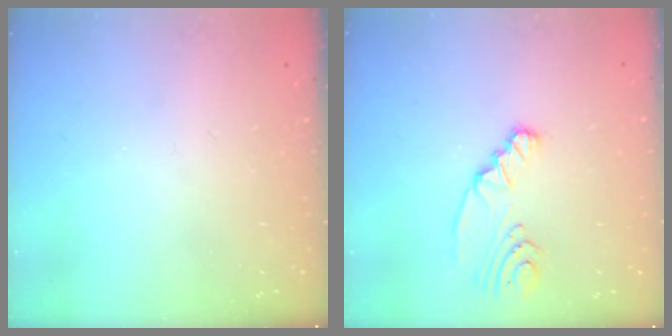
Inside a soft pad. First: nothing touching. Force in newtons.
{"total": 4.5, "press": 4.5, "slide": 0.5}